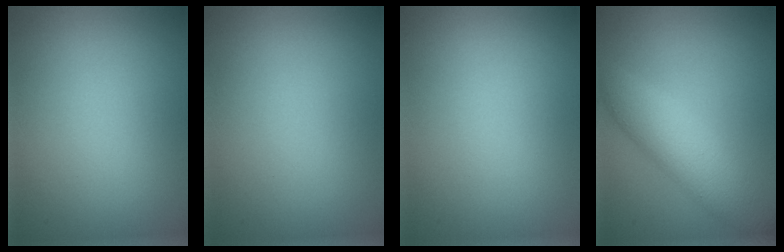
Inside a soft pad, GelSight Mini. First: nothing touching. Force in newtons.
{"total": 0.0}
{"total": 0.0}
{"total": 5.1, "press": 5.1, "slide": 0.1}